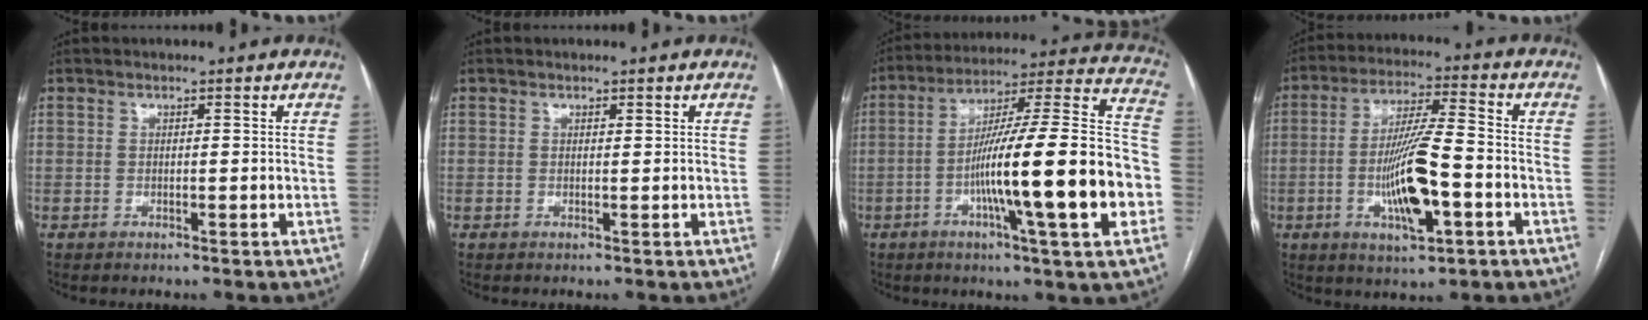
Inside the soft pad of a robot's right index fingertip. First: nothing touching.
{"total": 0.0}
{"total": 24.8, "force": [-6.0, 0.8, 24.0], "torque": [-0.323, 0.004, -0.102]}
{"total": 12.5, "force": [-3.5, 2.0, 11.8], "torque": [-0.225, -0.004, -0.060]}